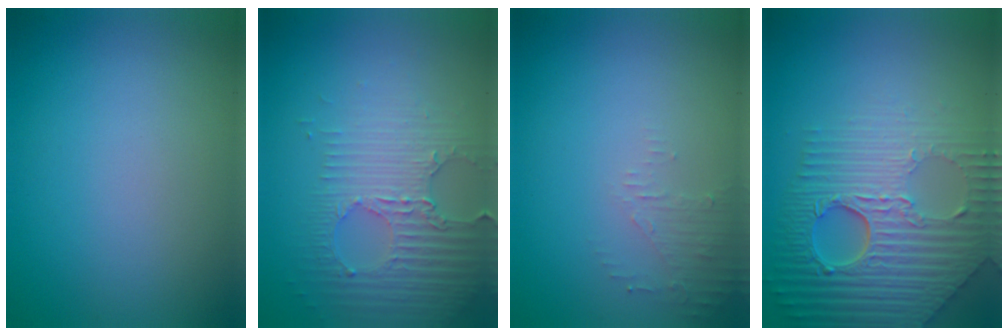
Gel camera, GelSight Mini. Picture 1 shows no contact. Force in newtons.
{"total": 3.5, "press": 3.4, "slide": 1.1}
{"total": 1.6, "press": 1.5, "slide": 0.4}
{"total": 9.1, "press": 6.1, "slide": 6.7}